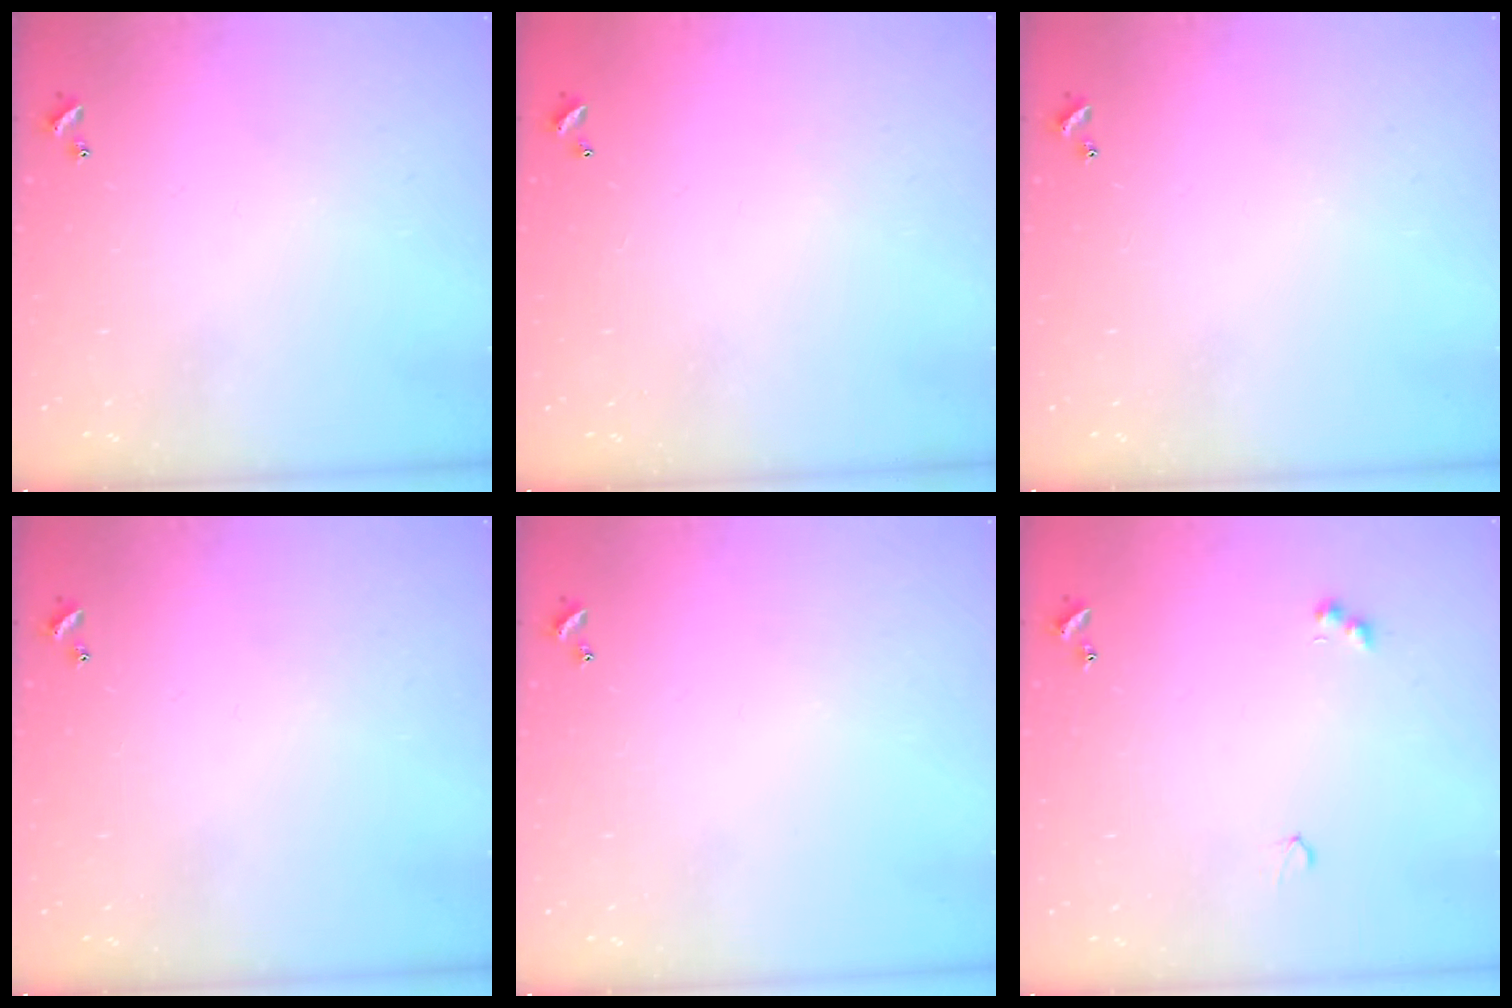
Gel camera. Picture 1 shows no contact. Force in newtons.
{"total": 2.9, "press": 2.9, "slide": 0.1}
{"total": 0.0}
{"total": 0.0}
{"total": 0.0}
{"total": 4.4, "press": 4.4, "slide": 0.7}